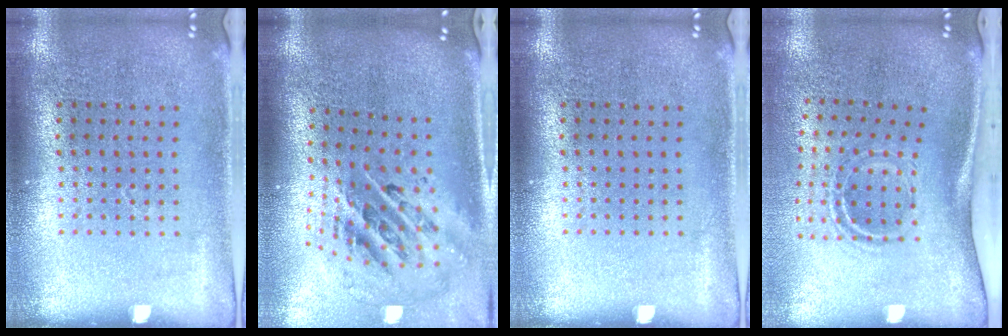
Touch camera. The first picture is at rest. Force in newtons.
{"total": 2.3, "press": 1.6, "slide": 1.7}
{"total": 0.0}
{"total": 1.9, "press": 1.2, "slide": 1.5}